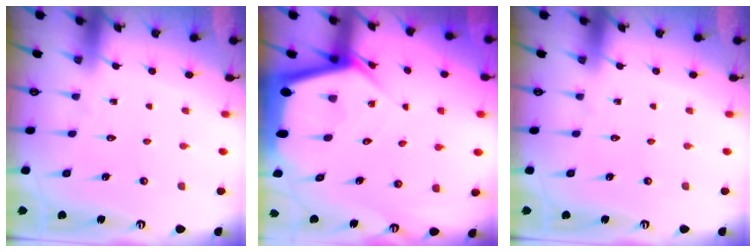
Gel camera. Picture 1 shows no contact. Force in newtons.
{"total": 6.5, "press": 6.5, "slide": 0.8}
{"total": 0.0}